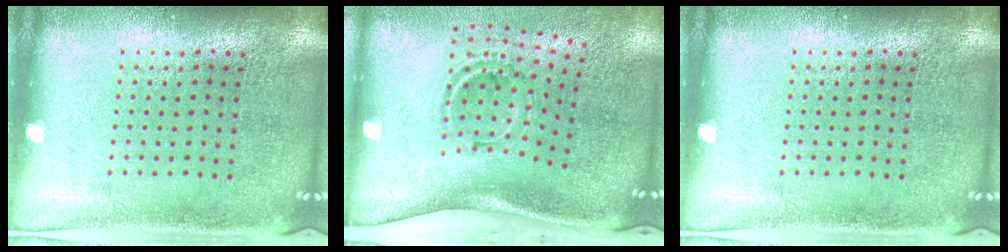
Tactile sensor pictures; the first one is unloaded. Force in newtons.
{"total": 2.2, "press": 1.2, "slide": 1.8}
{"total": 0.0}